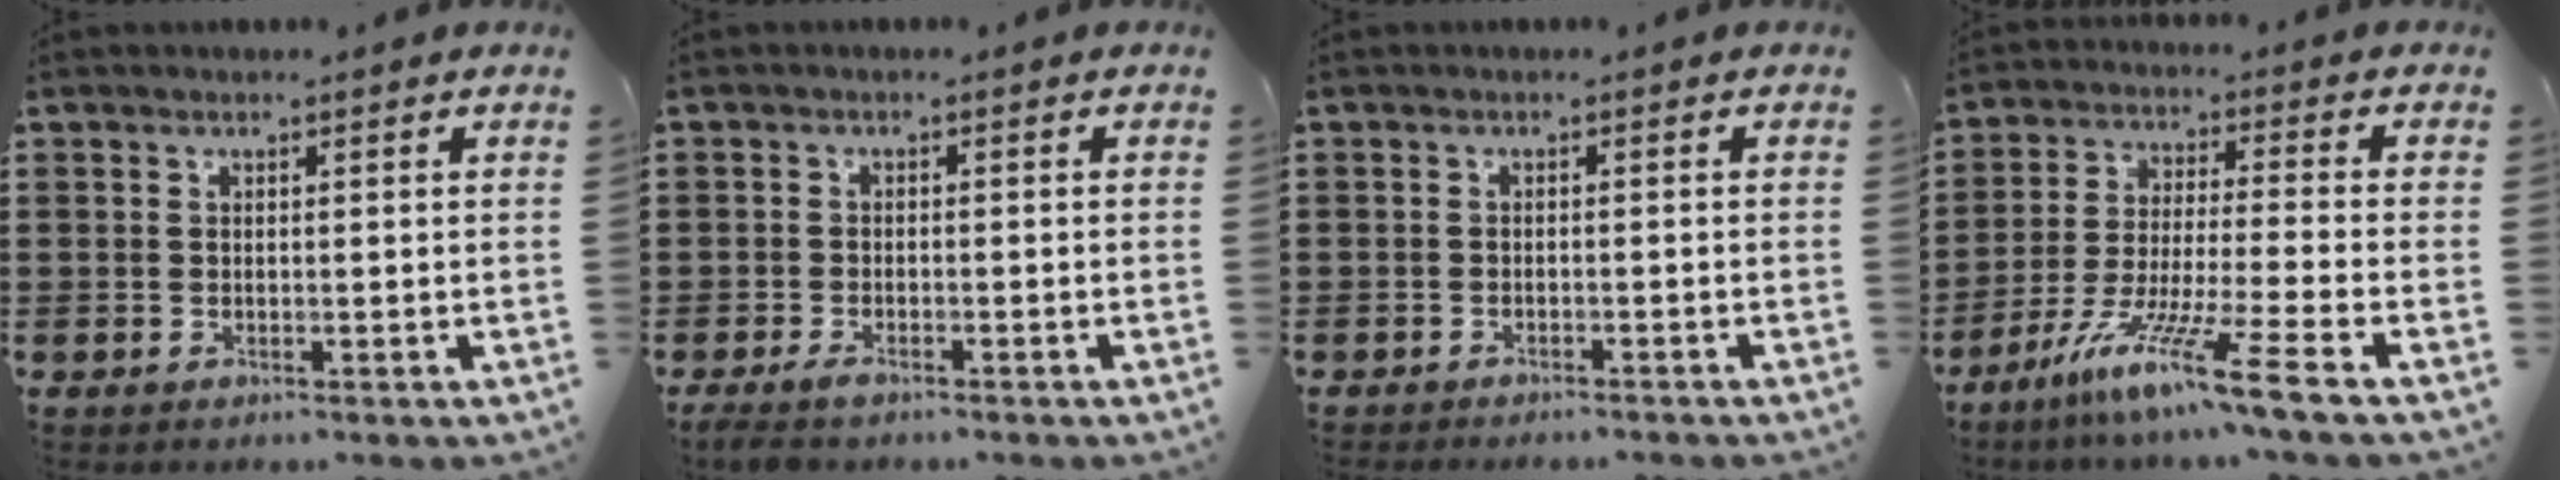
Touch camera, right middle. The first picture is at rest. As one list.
[{"total": 1.7, "force": [-1.3, 0.4, 1.0], "torque": [-0.029, -0.005, -0.027]}, {"total": 1.1, "force": [-1.1, -0.1, 0.0], "torque": [-0.003, 0.000, -0.021]}, {"total": 11.0, "force": [-7.7, -0.6, 7.9], "torque": [-0.158, -0.009, -0.155]}]